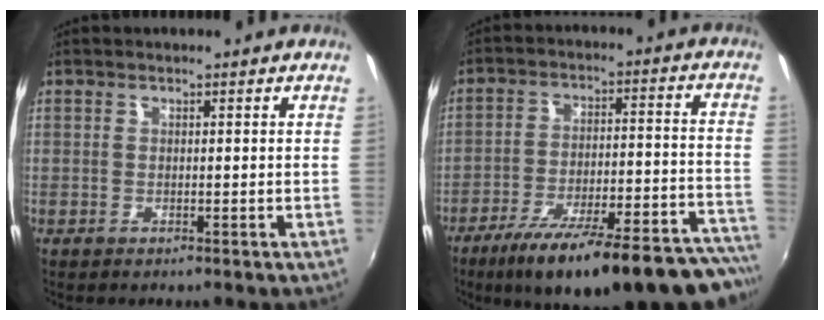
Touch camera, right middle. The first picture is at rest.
{"total": 28.4, "force": [-23.5, 4.9, 15.1], "torque": [-0.212, -0.040, -0.326]}